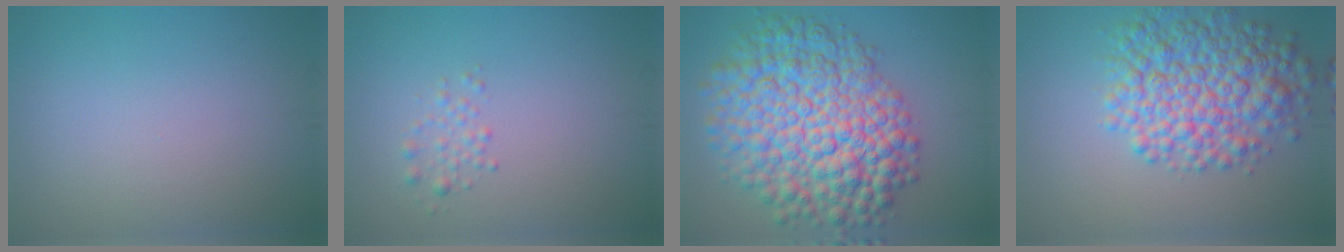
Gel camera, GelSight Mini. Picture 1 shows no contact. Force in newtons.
{"total": 1.2, "press": 1.1, "slide": 0.1}
{"total": 12.1, "press": 12.1, "slide": 0.3}
{"total": 7.7, "press": 7.7, "slide": 0.2}